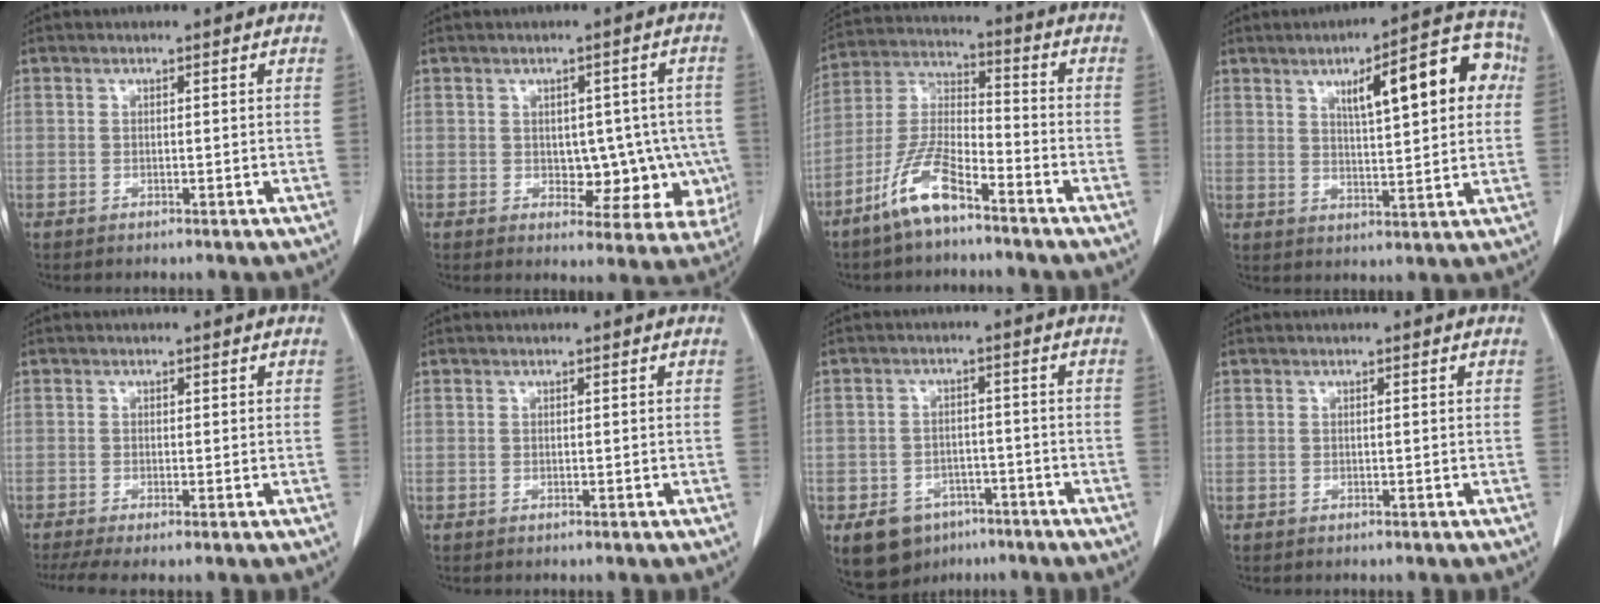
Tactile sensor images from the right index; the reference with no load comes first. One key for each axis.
{"total": 8.9, "fx": -1.1, "fy": 5.7, "fz": 6.8, "tx": -0.056, "ty": 0.018, "tz": 0.002}
{"total": 10.0, "fx": -6.7, "fy": 2.2, "fz": 7.1, "tx": -0.156, "ty": -0.008, "tz": -0.137}
{"total": 13.8, "fx": 4.3, "fy": 3.3, "fz": 12.7, "tx": -0.168, "ty": 0.028, "tz": 0.057}
{"total": 3.7, "fx": -2.1, "fy": 0.9, "fz": 2.9, "tx": -0.059, "ty": -0.007, "tz": -0.038}
{"total": 0.0}
{"total": 7.6, "fx": -4.7, "fy": 5.4, "fz": 2.6, "tx": -0.040, "ty": 0.007, "tz": -0.063}
{"total": 0.0}